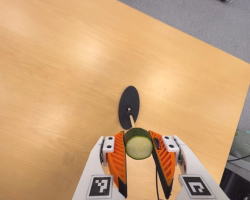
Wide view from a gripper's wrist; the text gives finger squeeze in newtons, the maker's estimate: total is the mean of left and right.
{"total": 13.2, "left": 14.1, "right": 12.2}